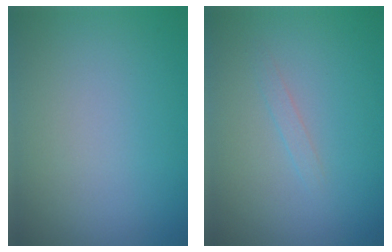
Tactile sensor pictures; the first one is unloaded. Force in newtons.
{"total": 0.8, "press": 0.8, "slide": 0.0}